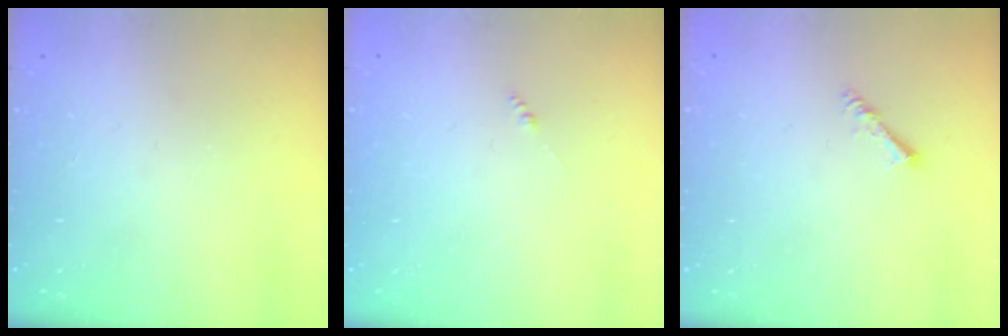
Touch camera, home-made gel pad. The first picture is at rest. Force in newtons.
{"total": 0.0}
{"total": 1.6, "press": 1.5, "slide": 0.3}